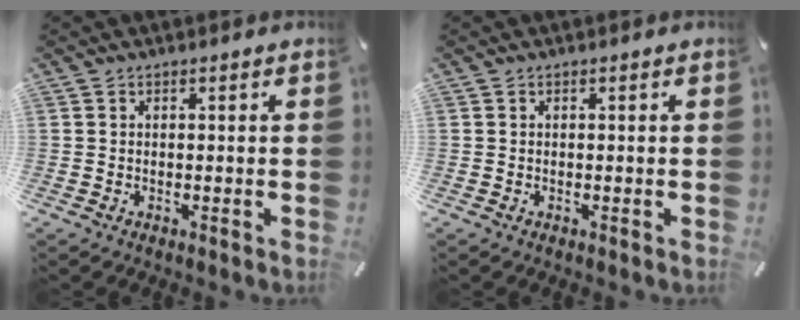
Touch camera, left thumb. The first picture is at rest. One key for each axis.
{"total": 0.0}